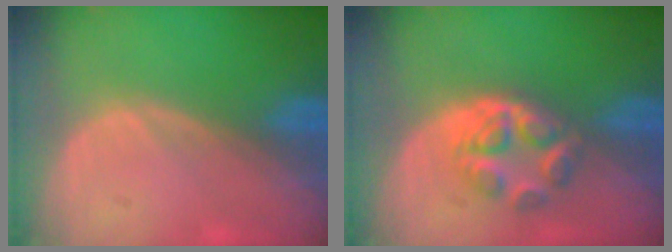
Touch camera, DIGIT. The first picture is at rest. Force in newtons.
{"total": 5.9, "press": 5.1, "slide": 2.9}